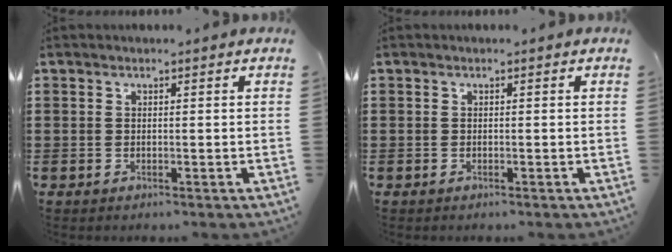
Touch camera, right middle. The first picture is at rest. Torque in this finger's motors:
{"motor_torque": [-0.14, 0.16, 0.00, 0.00]}